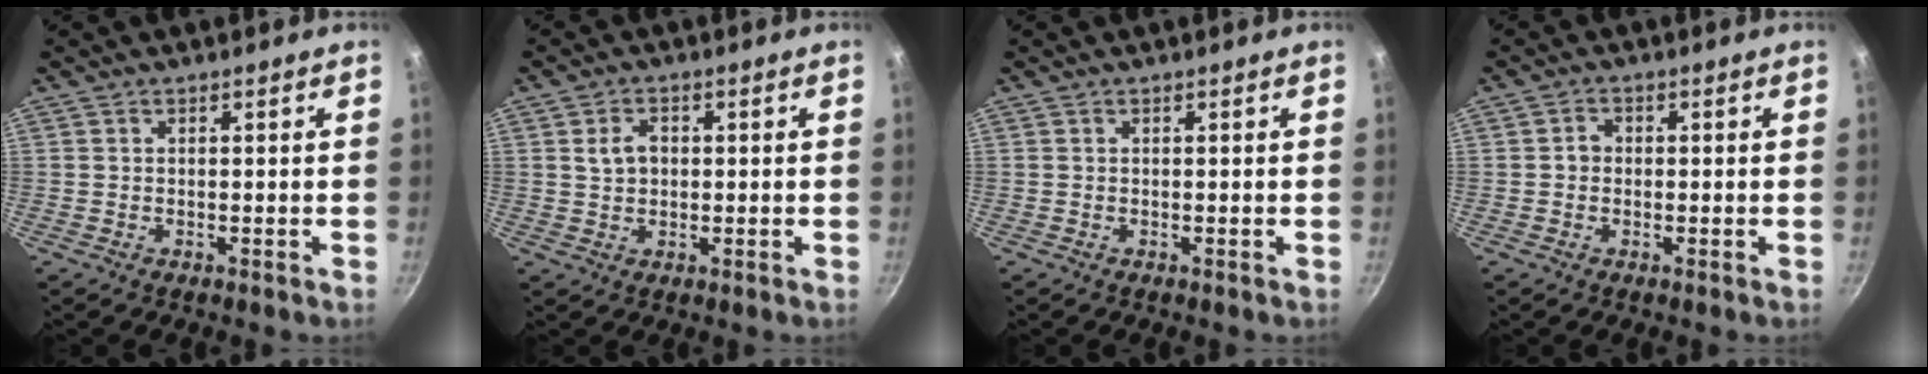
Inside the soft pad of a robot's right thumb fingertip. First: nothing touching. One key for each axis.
{"total": 3.9, "fx": 0.6, "fy": 2.9, "fz": 2.5, "tx": -0.034, "ty": 0.005, "tz": 0.013}
{"total": 0.0}
{"total": 2.0, "fx": -0.1, "fy": 1.8, "fz": 0.9, "tx": -0.009, "ty": 0.006, "tz": -0.004}